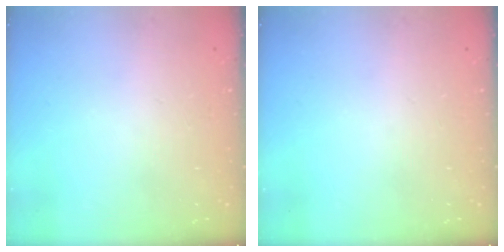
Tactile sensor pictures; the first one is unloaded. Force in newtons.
{"total": 0.0}